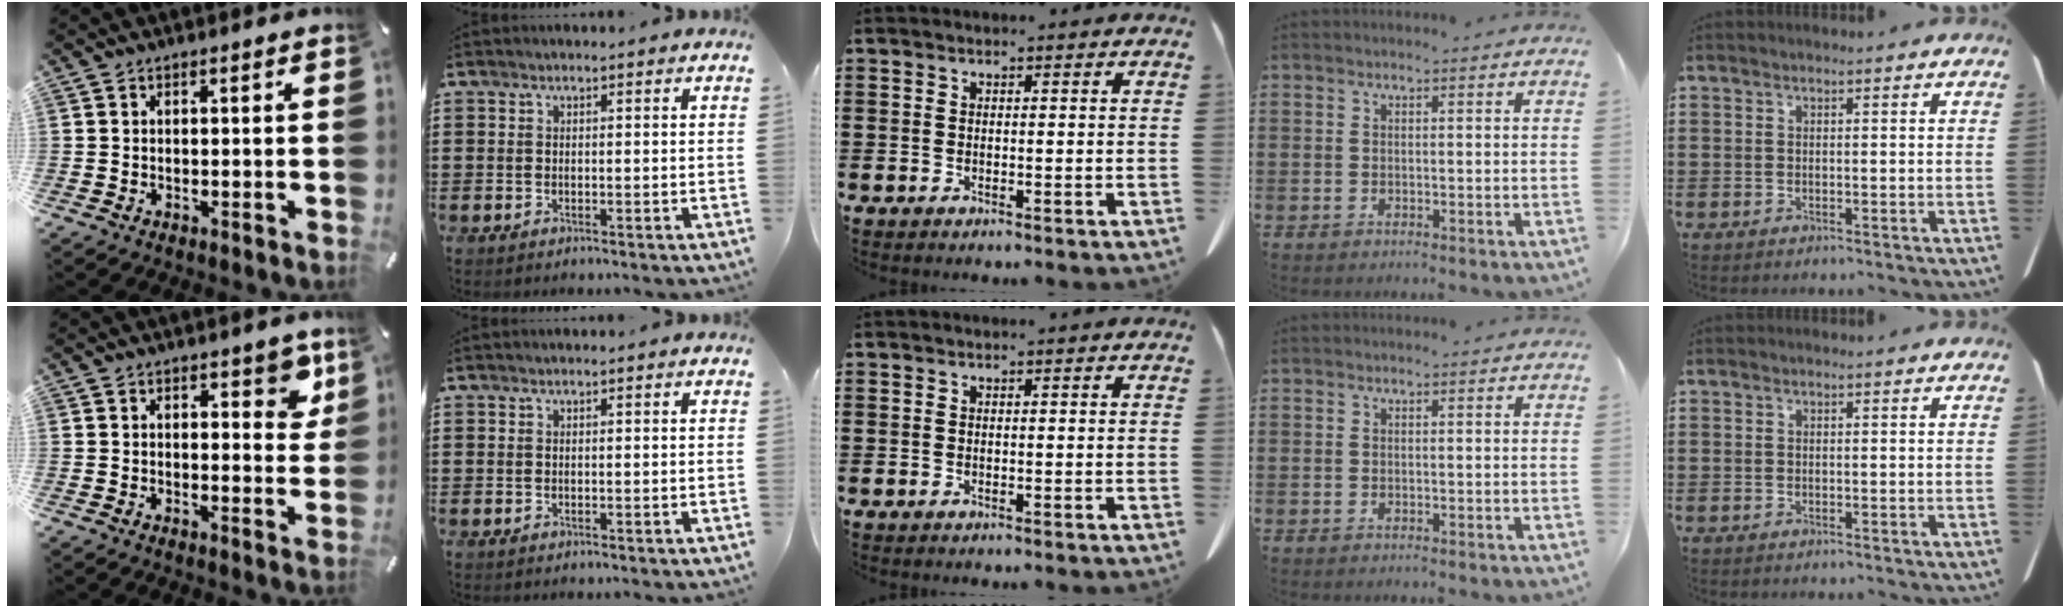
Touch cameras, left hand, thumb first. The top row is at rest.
{"thumb": {"total": 5.9, "force": [3.0, 3.0, 4.2], "torque": [-0.034, -0.015, 0.043]}}